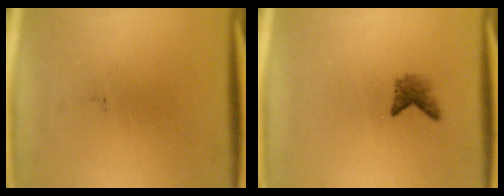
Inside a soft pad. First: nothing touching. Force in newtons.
{"total": 1.8}